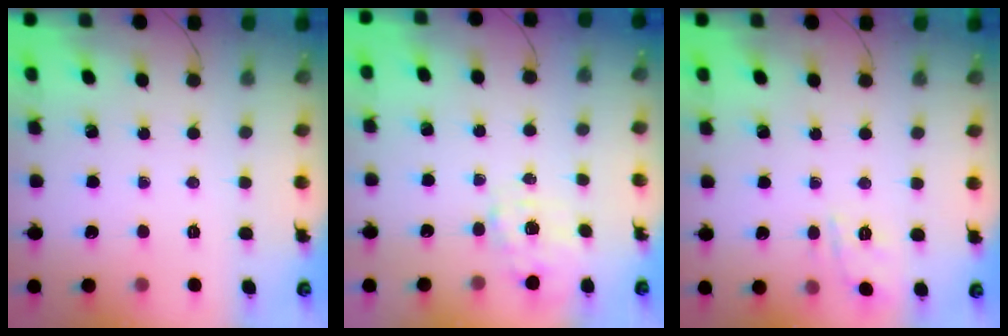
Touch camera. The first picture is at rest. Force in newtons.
{"total": 1.2, "press": 1.1, "slide": 0.5}
{"total": 2.1, "press": 1.6, "slide": 1.5}